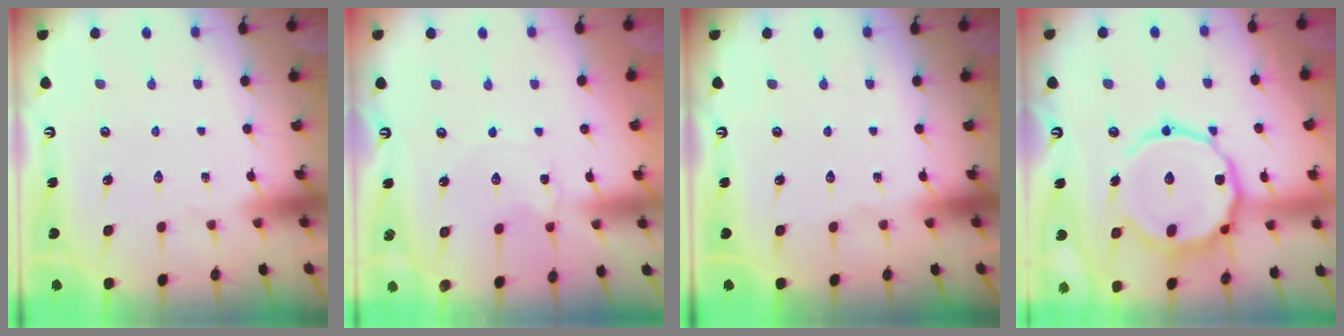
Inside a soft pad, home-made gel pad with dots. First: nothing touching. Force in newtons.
{"total": 1.0, "press": 1.0, "slide": 0.1}
{"total": 0.0}
{"total": 16.8, "press": 16.8, "slide": 1.4}